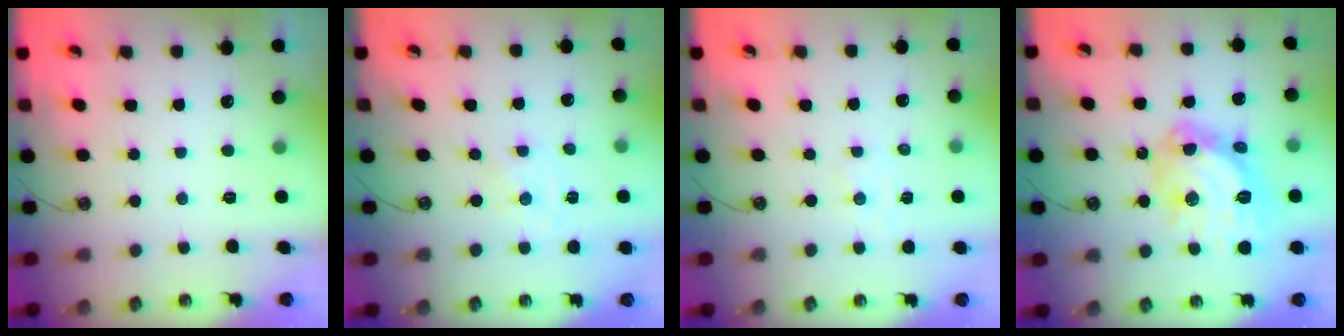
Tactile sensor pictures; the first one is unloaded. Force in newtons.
{"total": 0.0}
{"total": 1.4, "press": 1.4, "slide": 0.4}
{"total": 17.2, "press": 17.1, "slide": 1.7}